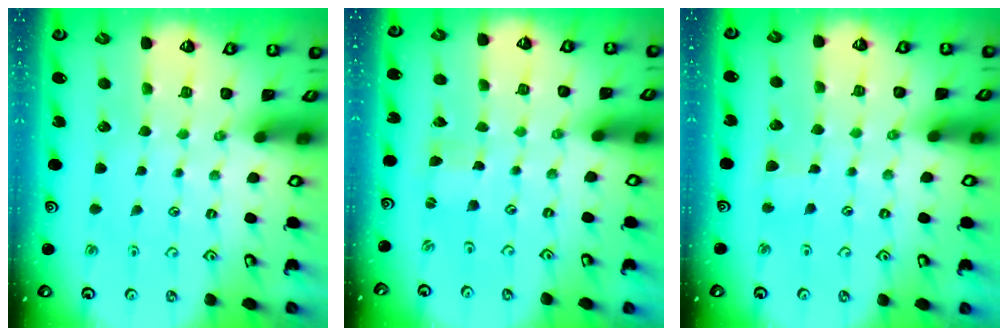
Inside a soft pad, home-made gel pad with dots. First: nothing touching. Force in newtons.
{"total": 0.6, "press": 0.6, "slide": 0.1}
{"total": 2.7, "press": 2.6, "slide": 0.4}